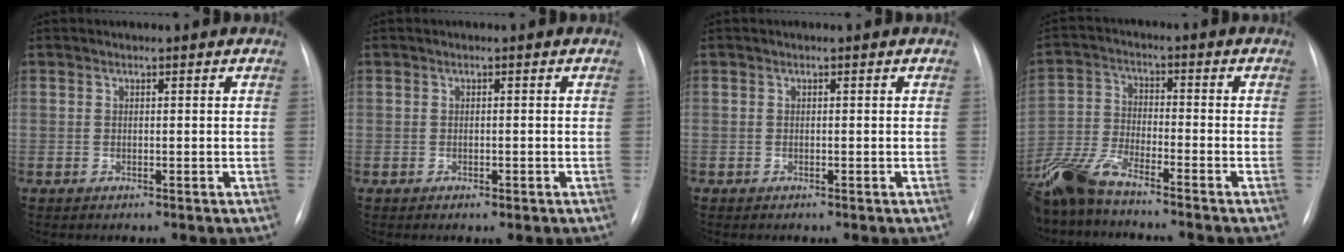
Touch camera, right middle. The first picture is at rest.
{"total": 0.9, "force": [-0.5, 0.5, 0.6], "torque": [-0.012, -0.002, -0.002]}
{"total": 0.0}
{"total": 10.3, "force": [-8.8, 1.4, 5.2], "torque": [-0.119, -0.018, -0.173]}